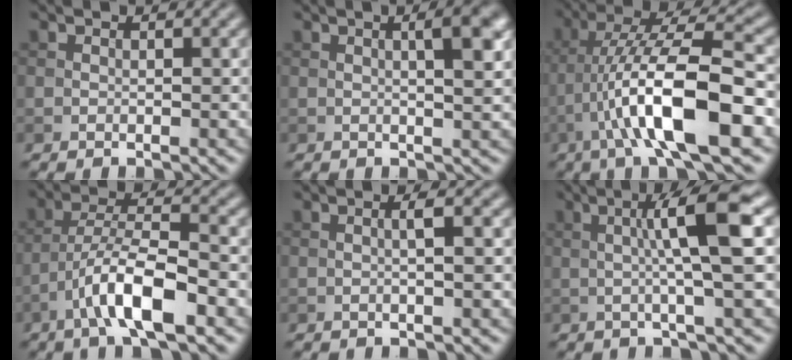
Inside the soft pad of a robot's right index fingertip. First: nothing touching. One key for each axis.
{"total": 4.9, "fx": 1.3, "fy": 1.6, "fz": 4.5, "tx": -0.033, "ty": 0.021, "tz": 0.005}
{"total": 11.3, "fx": -3.8, "fy": 2.9, "fz": 10.3, "tx": -0.181, "ty": 0.023, "tz": -0.068}
{"total": 7.0, "fx": -3.5, "fy": 1.7, "fz": 5.8, "tx": -0.106, "ty": 0.013, "tz": -0.066}
{"total": 1.6, "fx": 0.1, "fy": 0.2, "fz": 1.6, "tx": -0.027, "ty": 0.005, "tz": -0.001}
{"total": 6.6, "fx": 0.8, "fy": 0.6, "fz": 6.5, "tx": -0.102, "ty": 0.014, "tz": 0.012}